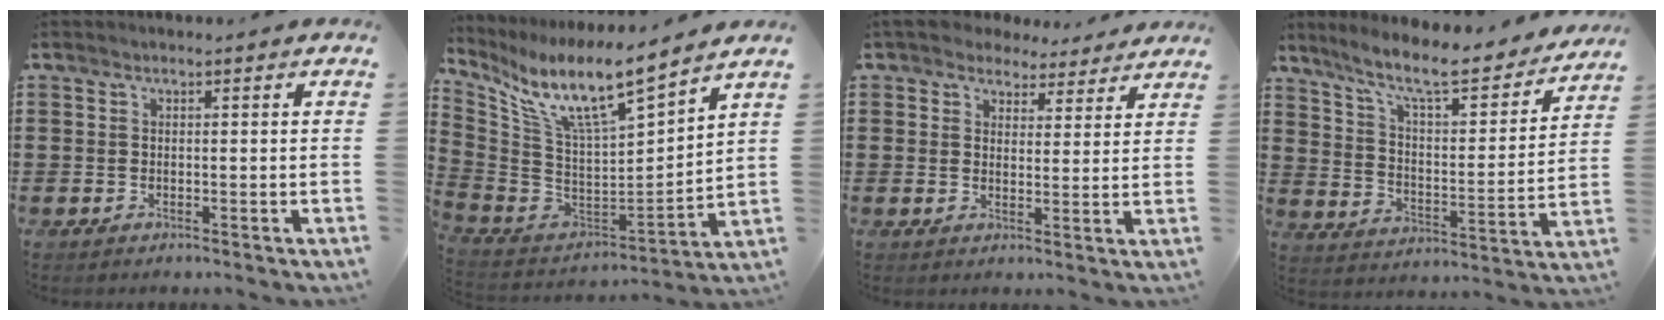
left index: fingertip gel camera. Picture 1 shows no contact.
{"total": 11.1, "force": [8.1, 1.5, 7.4], "torque": [-0.172, -0.059, 0.136]}
{"total": 4.8, "force": [4.4, 1.8, 0.8], "torque": [-0.035, -0.009, 0.081]}
{"total": 9.2, "force": [7.9, 0.6, 4.7], "torque": [-0.115, -0.054, 0.128]}